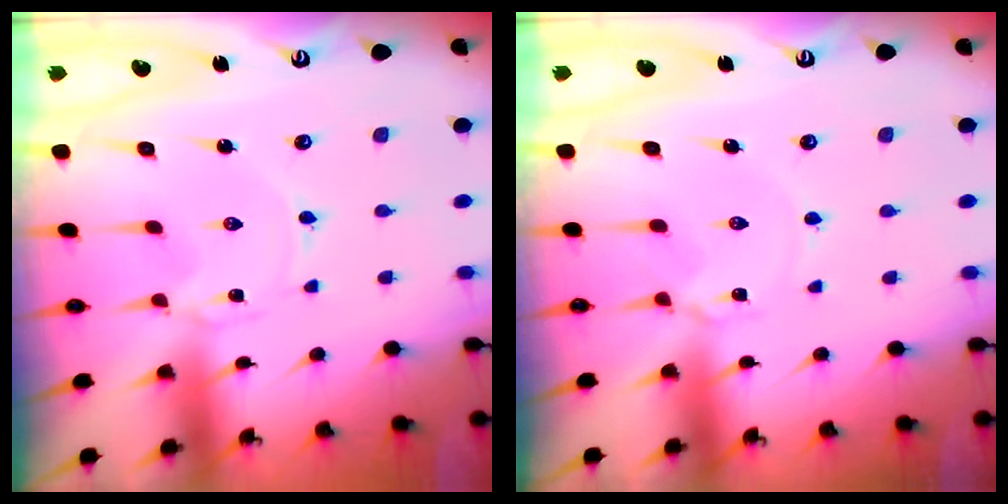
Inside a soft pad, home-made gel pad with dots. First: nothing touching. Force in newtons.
{"total": 3.0, "press": 2.9, "slide": 0.5}